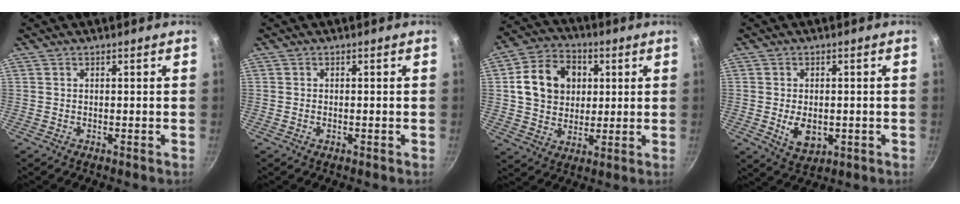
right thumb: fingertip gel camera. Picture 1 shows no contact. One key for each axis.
{"total": 0.8, "fx": -0.3, "fy": 0.4, "fz": 0.6, "tx": -0.011, "ty": 0.002, "tz": -0.006}
{"total": 13.7, "fx": 2.7, "fy": 11.2, "fz": 7.4, "tx": -0.104, "ty": 0.010, "tz": 0.041}
{"total": 6.4, "fx": -1.0, "fy": 4.2, "fz": 4.7, "tx": -0.064, "ty": -0.006, "tz": -0.006}